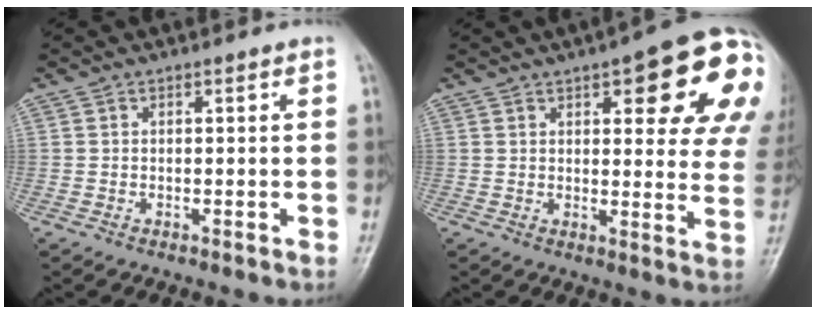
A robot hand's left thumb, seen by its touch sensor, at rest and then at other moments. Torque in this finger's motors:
{"motor_torque": [0.41, 0.57, 1.44, -1.05, 0.12]}